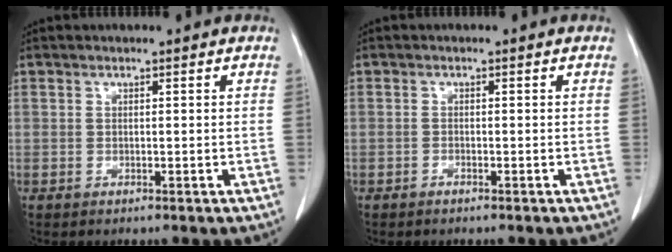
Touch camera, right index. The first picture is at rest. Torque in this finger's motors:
{"motor_torque": [0.09, -0.07, 0.04, 0.00]}